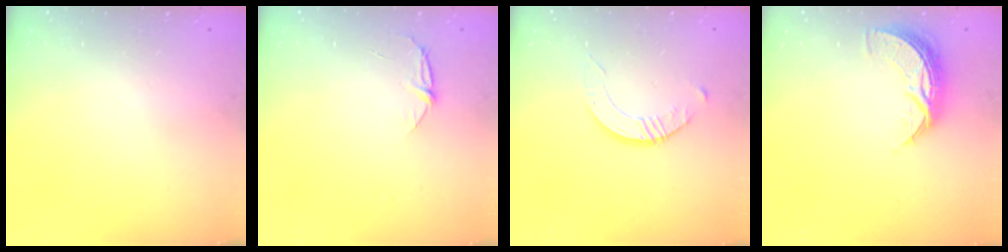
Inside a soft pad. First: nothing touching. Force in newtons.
{"total": 4.9, "press": 4.9, "slide": 0.6}
{"total": 2.5, "press": 2.5, "slide": 0.3}
{"total": 8.8, "press": 8.8, "slide": 0.4}